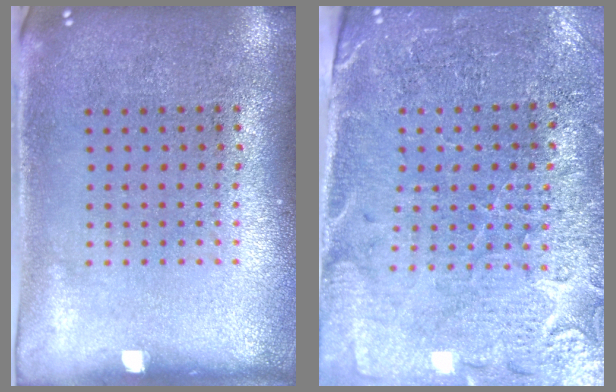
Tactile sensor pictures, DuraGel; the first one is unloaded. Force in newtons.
{"total": 3.3, "press": 3.2, "slide": 0.8}